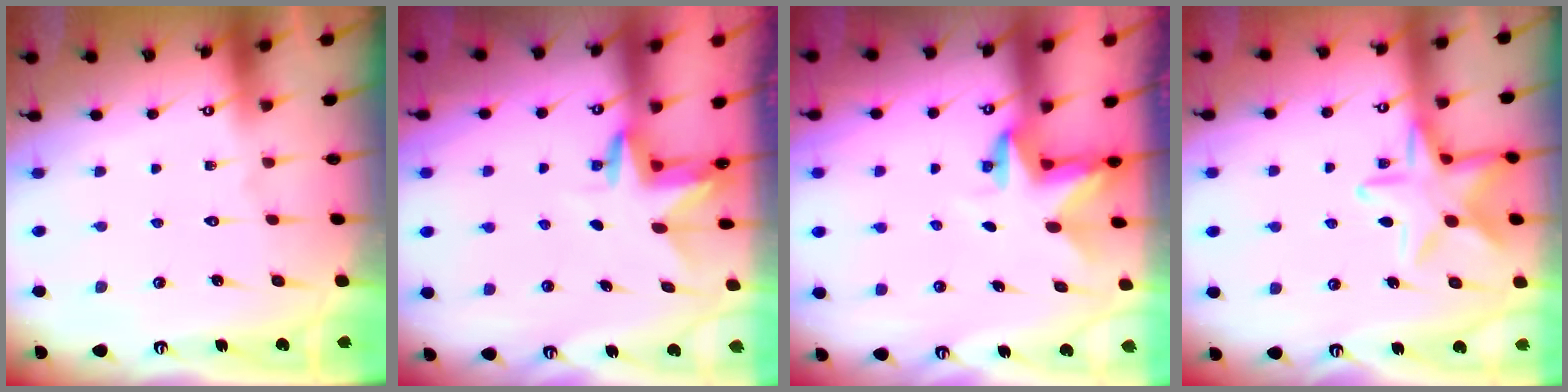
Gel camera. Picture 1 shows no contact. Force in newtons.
{"total": 3.4, "press": 3.4, "slide": 0.3}
{"total": 2.8, "press": 2.8, "slide": 0.2}
{"total": 14.5, "press": 14.5, "slide": 0.9}